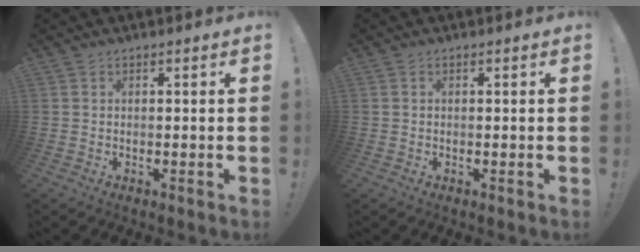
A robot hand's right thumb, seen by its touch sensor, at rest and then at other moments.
{"total": 0.0}